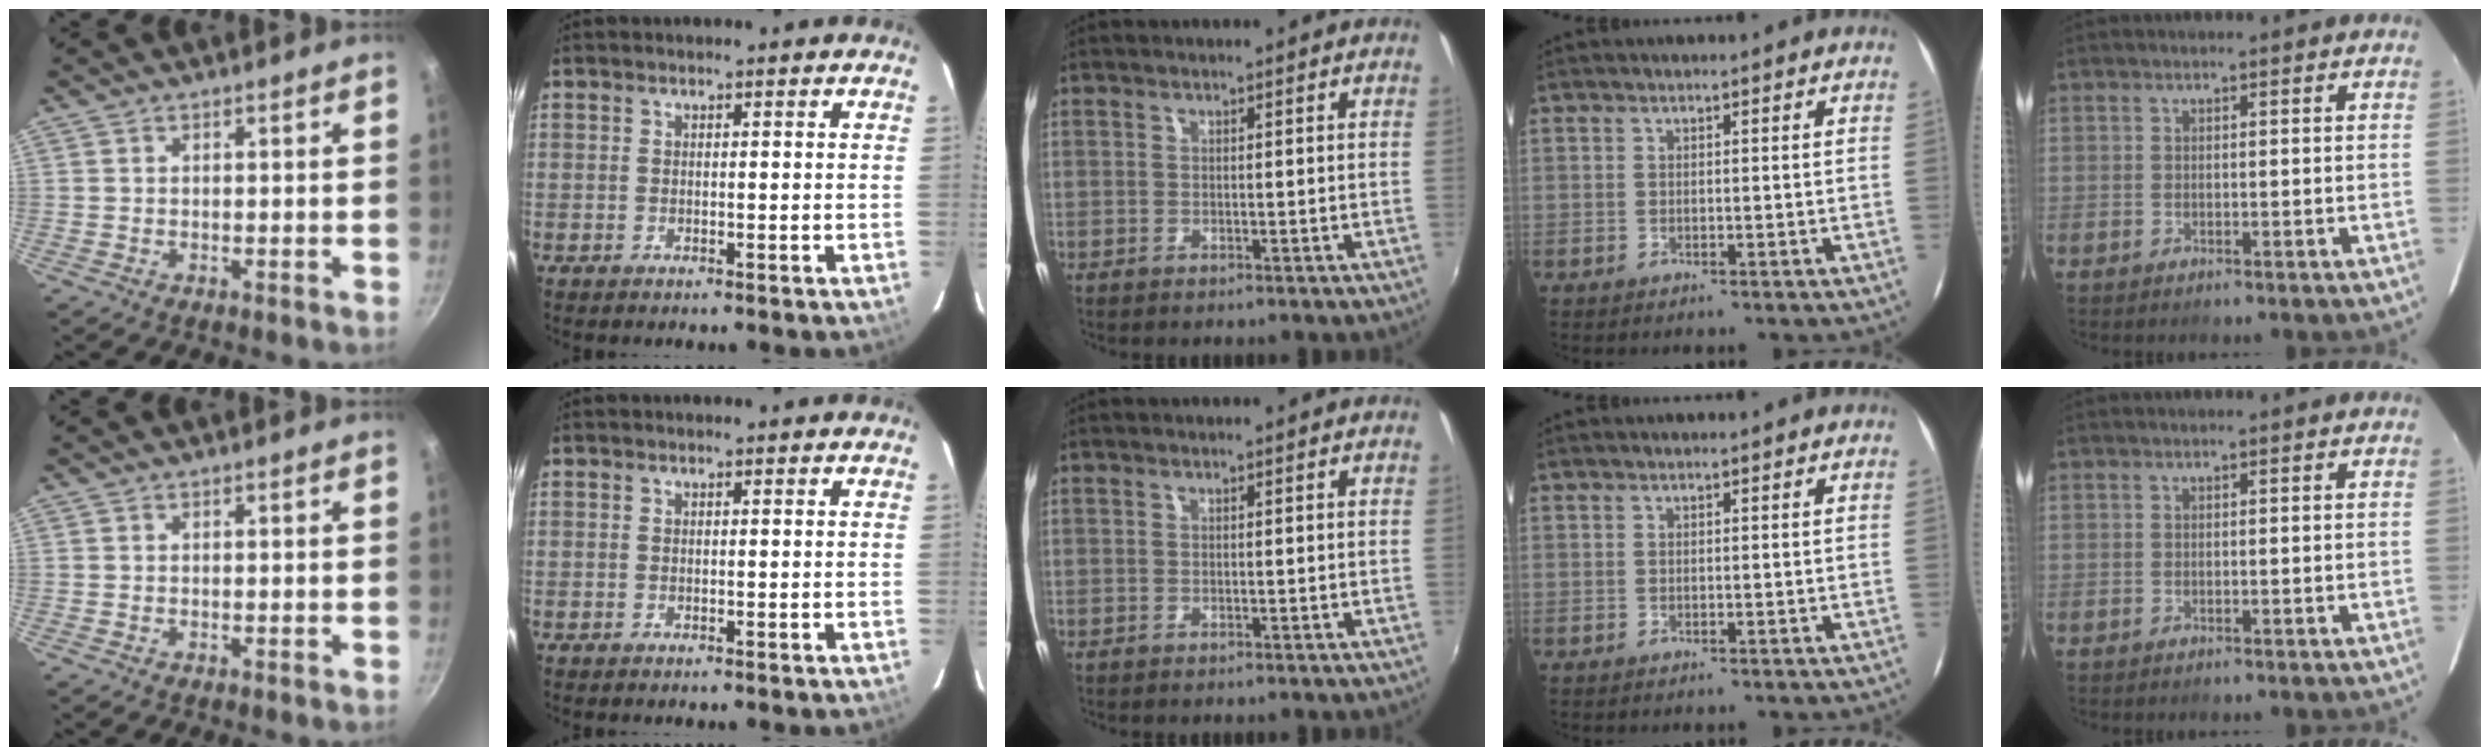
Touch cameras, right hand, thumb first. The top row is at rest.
{}